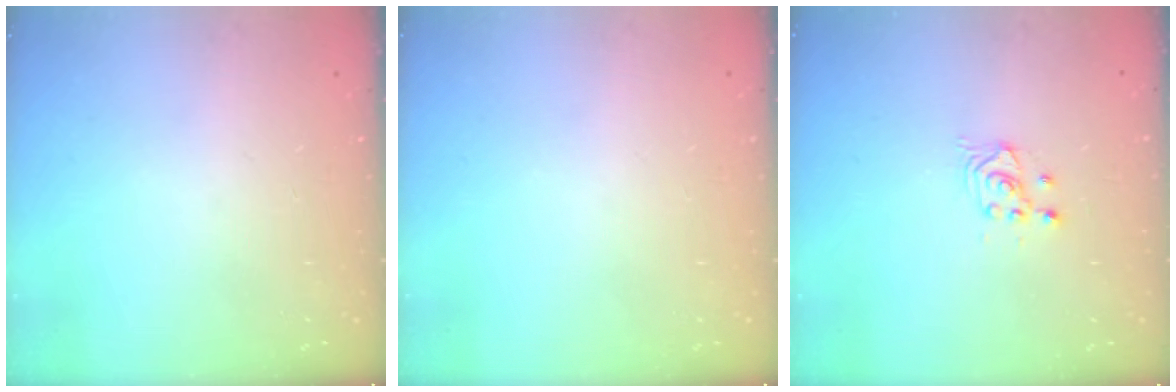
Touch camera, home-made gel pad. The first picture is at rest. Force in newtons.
{"total": 0.0}
{"total": 2.6, "press": 2.6, "slide": 0.1}